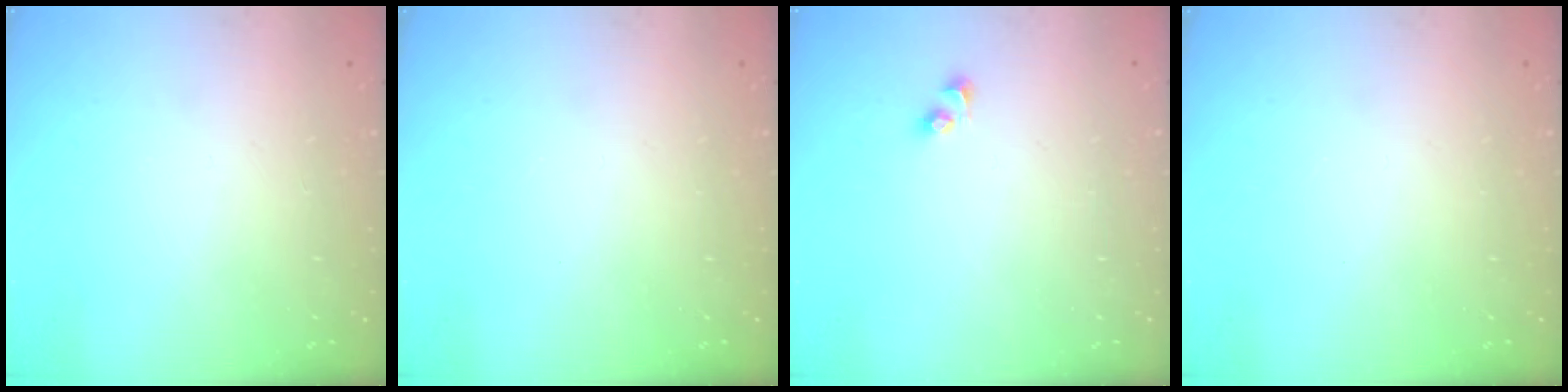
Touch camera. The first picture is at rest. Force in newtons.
{"total": 0.0}
{"total": 2.3, "press": 2.3, "slide": 0.2}
{"total": 0.0}